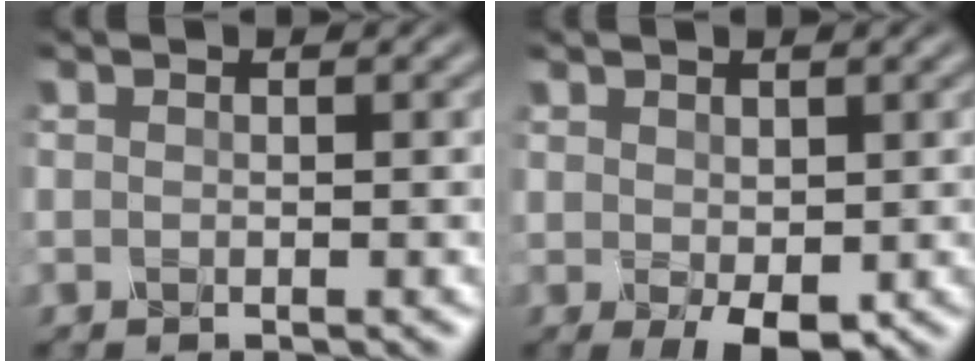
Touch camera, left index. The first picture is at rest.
{"total": 2.4, "force": [-0.1, 1.3, 2.0], "torque": [-0.037, -0.009, 0.008]}